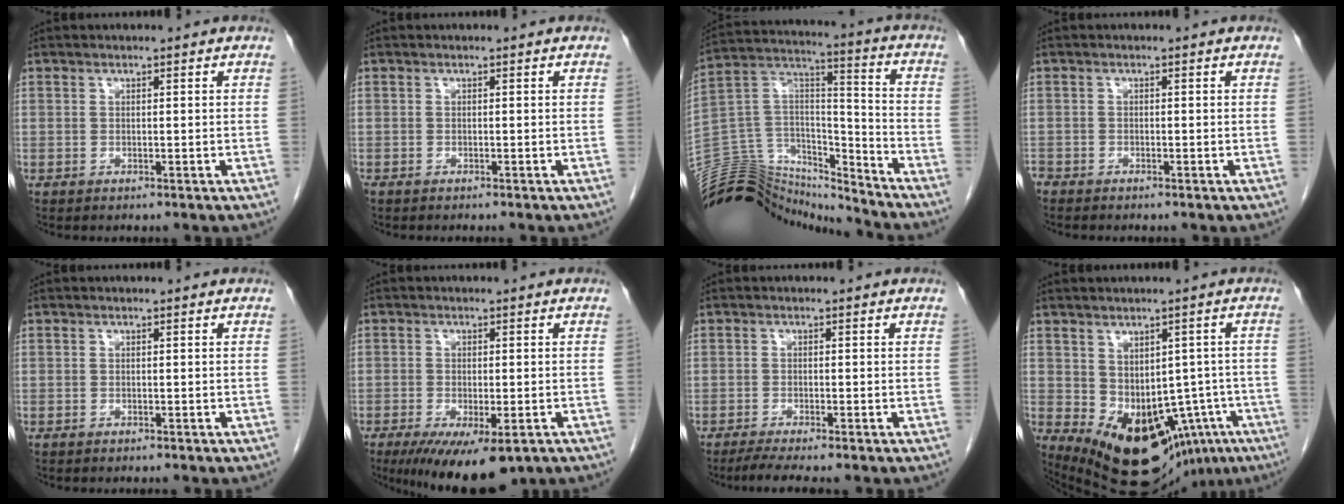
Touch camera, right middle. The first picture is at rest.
{"total": 0.6, "force": [-0.6, 0.0, 0.2], "torque": [-0.004, -0.001, -0.011]}
{"total": 18.1, "force": [-17.3, 4.9, 1.5], "torque": [-0.034, 0.080, -0.295]}
{"total": 1.4, "force": [-1.4, 0.4, 0.0], "torque": [-0.002, -0.002, -0.028]}
{"total": 0.9, "force": [-0.8, 0.0, 0.4], "torque": [-0.005, 0.000, -0.011]}
{"total": 9.9, "force": [-6.1, 3.4, 7.1], "torque": [-0.112, -0.019, -0.091]}
{"total": 3.7, "force": [-3.0, -0.4, 2.1], "torque": [-0.041, -0.011, -0.054]}
{"total": 17.8, "force": [-8.8, 9.9, 11.9], "torque": [-0.153, -0.003, -0.097]}